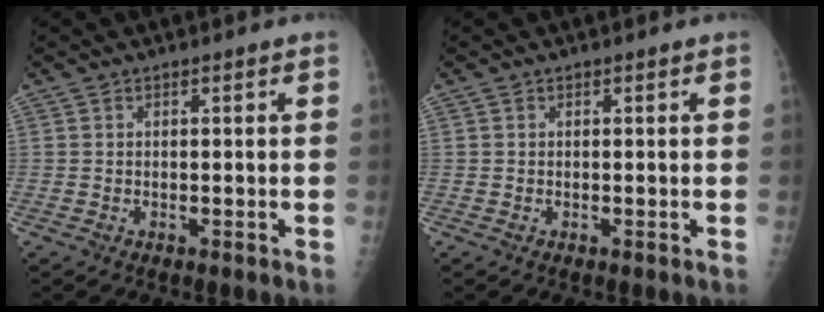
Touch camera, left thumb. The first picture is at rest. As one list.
[{"total": 0.0}]